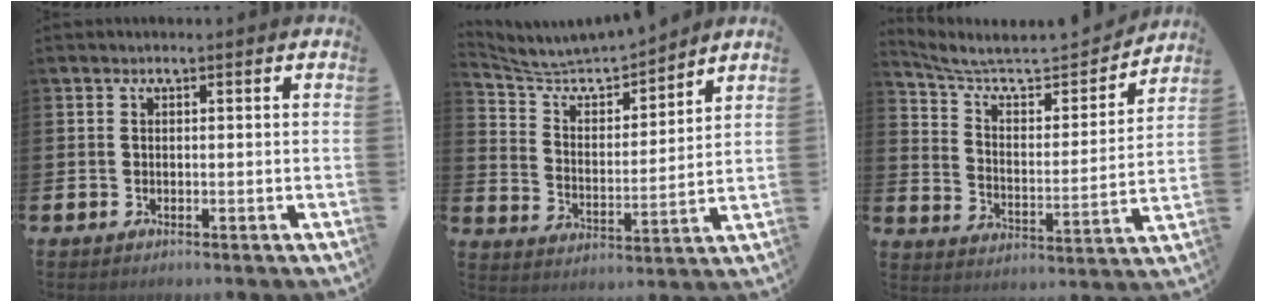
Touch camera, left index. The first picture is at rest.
{"total": 7.1, "force": [6.8, 1.1, 1.4], "torque": [-0.063, -0.053, 0.118]}
{"total": 7.0, "force": [6.0, 2.2, 2.7], "torque": [-0.078, -0.052, 0.095]}